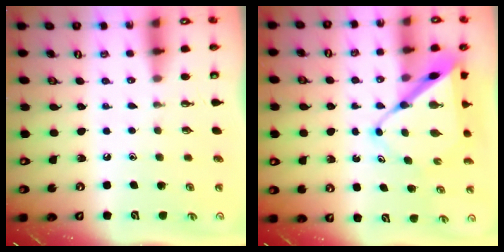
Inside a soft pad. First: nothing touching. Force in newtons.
{"total": 10.8, "press": 10.8, "slide": 0.9}